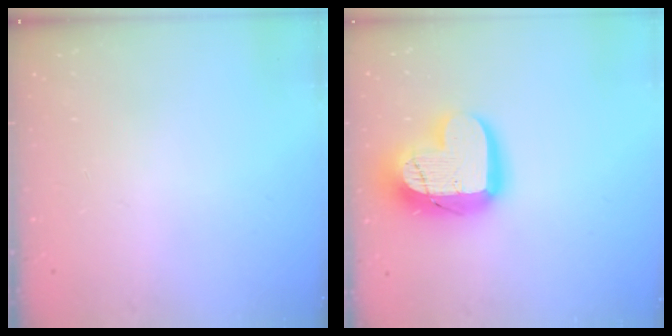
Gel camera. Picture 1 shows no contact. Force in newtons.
{"total": 20.6, "press": 20.6, "slide": 1.5}